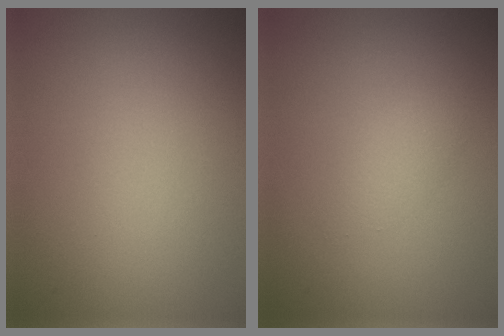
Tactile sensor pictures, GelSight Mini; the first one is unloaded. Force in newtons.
{"total": 1.1, "press": 1.1, "slide": 0.1}